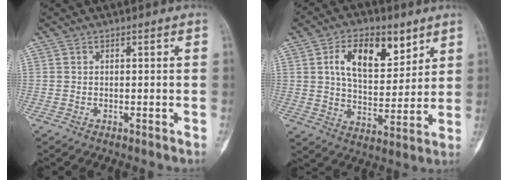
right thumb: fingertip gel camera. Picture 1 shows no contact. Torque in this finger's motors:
{"motor_torque": [1.05, 1.39, 0.28, -0.03, 0.11]}